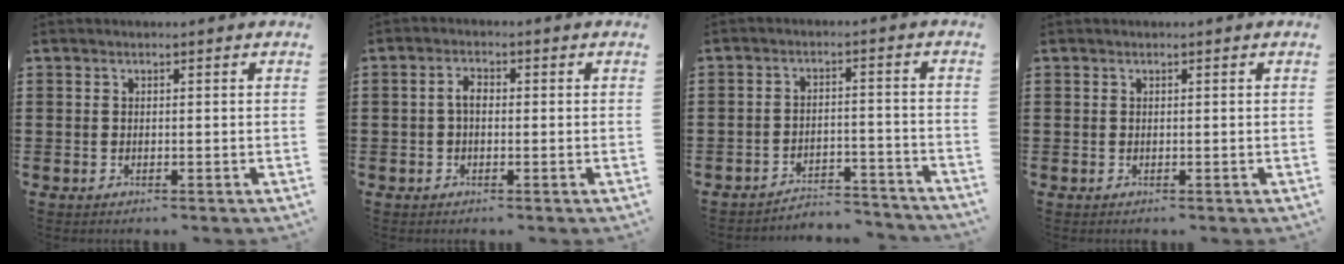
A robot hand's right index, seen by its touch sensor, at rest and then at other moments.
{"total": 2.5, "force": [-0.3, 1.2, 2.1], "torque": [-0.049, 0.001, -0.009]}
{"total": 4.2, "force": [-4.1, 0.5, 0.8], "torque": [-0.018, 0.005, -0.085]}
{"total": 0.0}